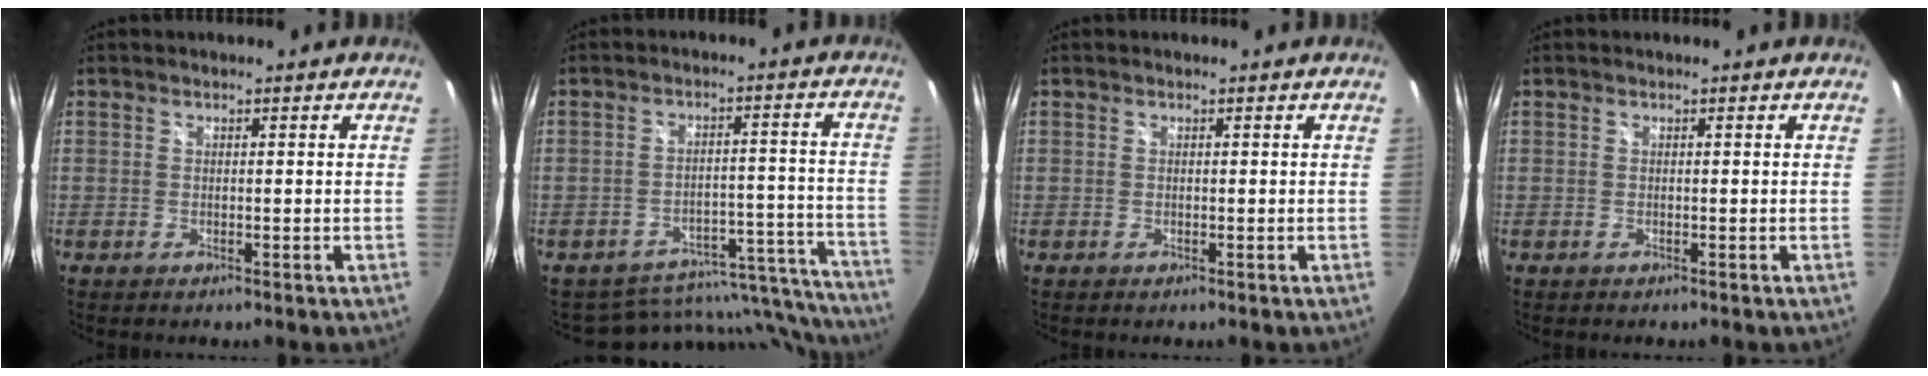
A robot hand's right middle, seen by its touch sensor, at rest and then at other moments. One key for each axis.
{"total": 16.5, "fx": -14.7, "fy": 6.0, "fz": 4.4, "tx": -0.054, "ty": 0.027, "tz": -0.175}
{"total": 0.0}
{"total": 0.0}